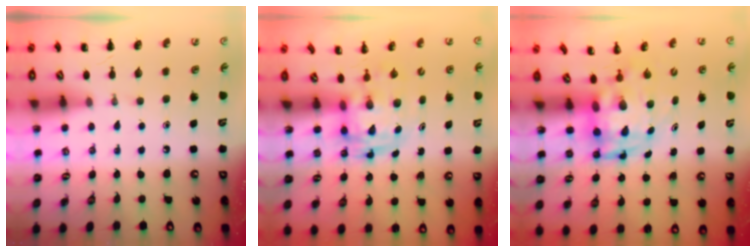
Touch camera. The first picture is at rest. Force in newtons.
{"total": 2.8, "press": 2.8, "slide": 0.6}
{"total": 4.6, "press": 4.4, "slide": 1.2}